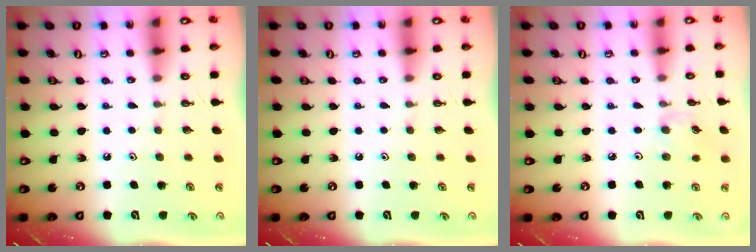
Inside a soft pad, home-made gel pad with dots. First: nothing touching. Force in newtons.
{"total": 0.0}
{"total": 3.1, "press": 3.1, "slide": 0.5}